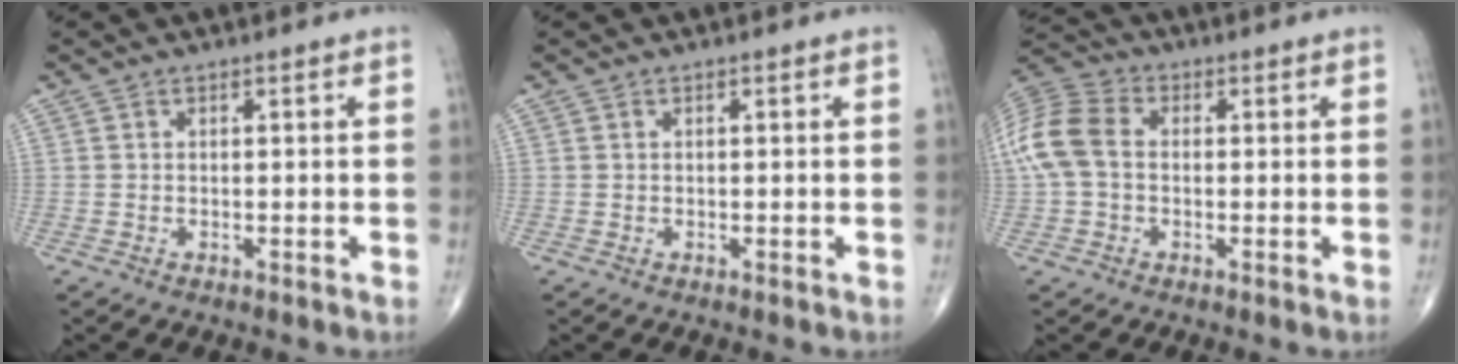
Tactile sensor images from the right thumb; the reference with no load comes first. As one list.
[{"total": 0.0}, {"total": 10.9, "force": [0.1, 7.6, 7.7], "torque": [-0.172, 0.029, -0.005]}]